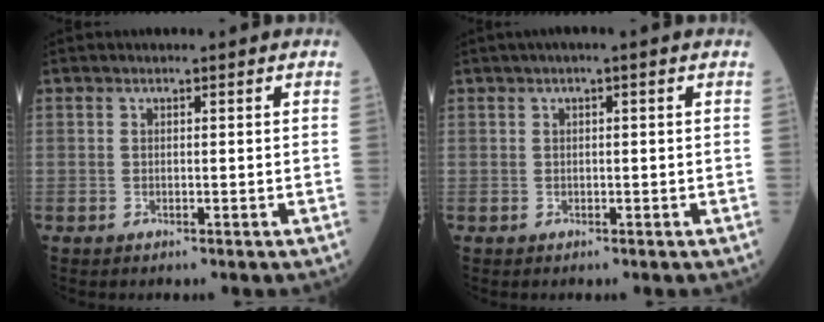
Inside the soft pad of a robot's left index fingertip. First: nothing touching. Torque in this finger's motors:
{"motor_torque": [-0.07, -0.25, 0.05, 0.04]}